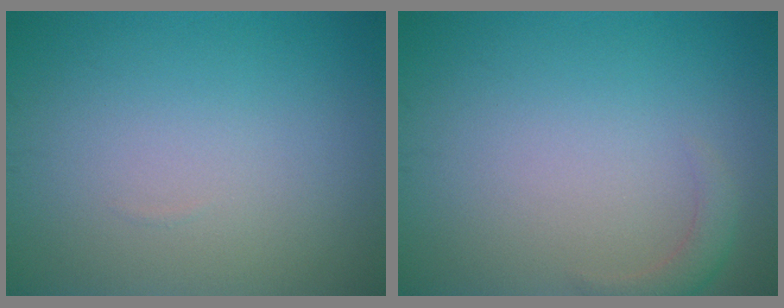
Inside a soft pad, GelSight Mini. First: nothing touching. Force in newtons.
{"total": 1.6, "press": 1.6, "slide": 0.3}